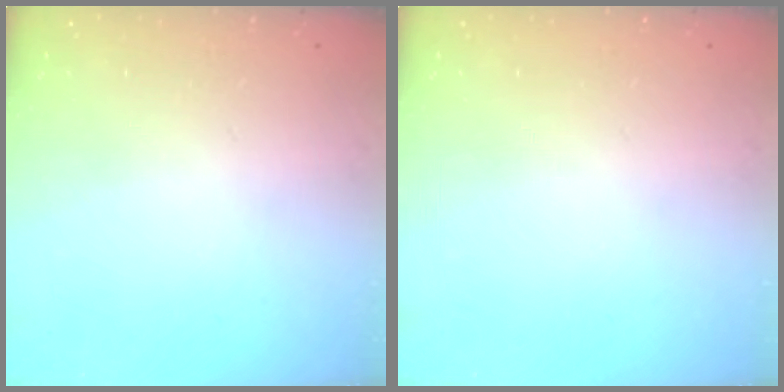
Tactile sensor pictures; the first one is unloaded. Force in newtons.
{"total": 0.0}